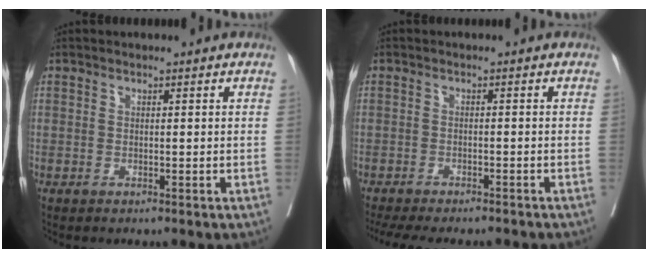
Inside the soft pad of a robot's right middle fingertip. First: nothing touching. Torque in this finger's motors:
{"motor_torque": [0.73, -0.73, 0.34, 0.05]}